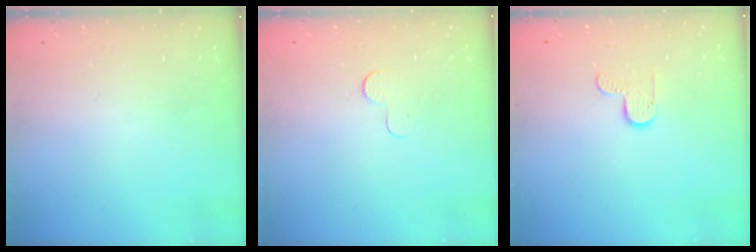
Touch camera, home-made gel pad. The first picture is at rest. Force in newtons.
{"total": 2.9, "press": 2.9, "slide": 0.3}
{"total": 4.7, "press": 4.7, "slide": 0.4}